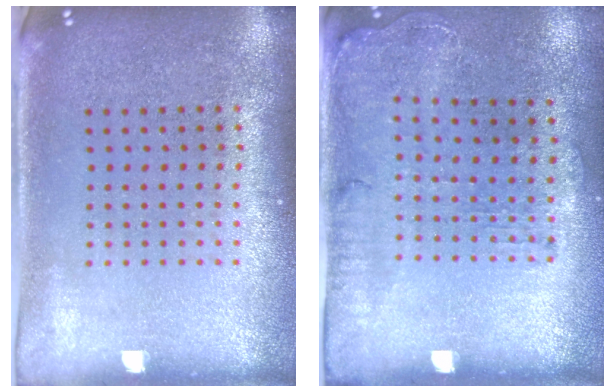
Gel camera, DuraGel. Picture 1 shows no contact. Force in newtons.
{"total": 1.4, "press": 1.2, "slide": 0.7}